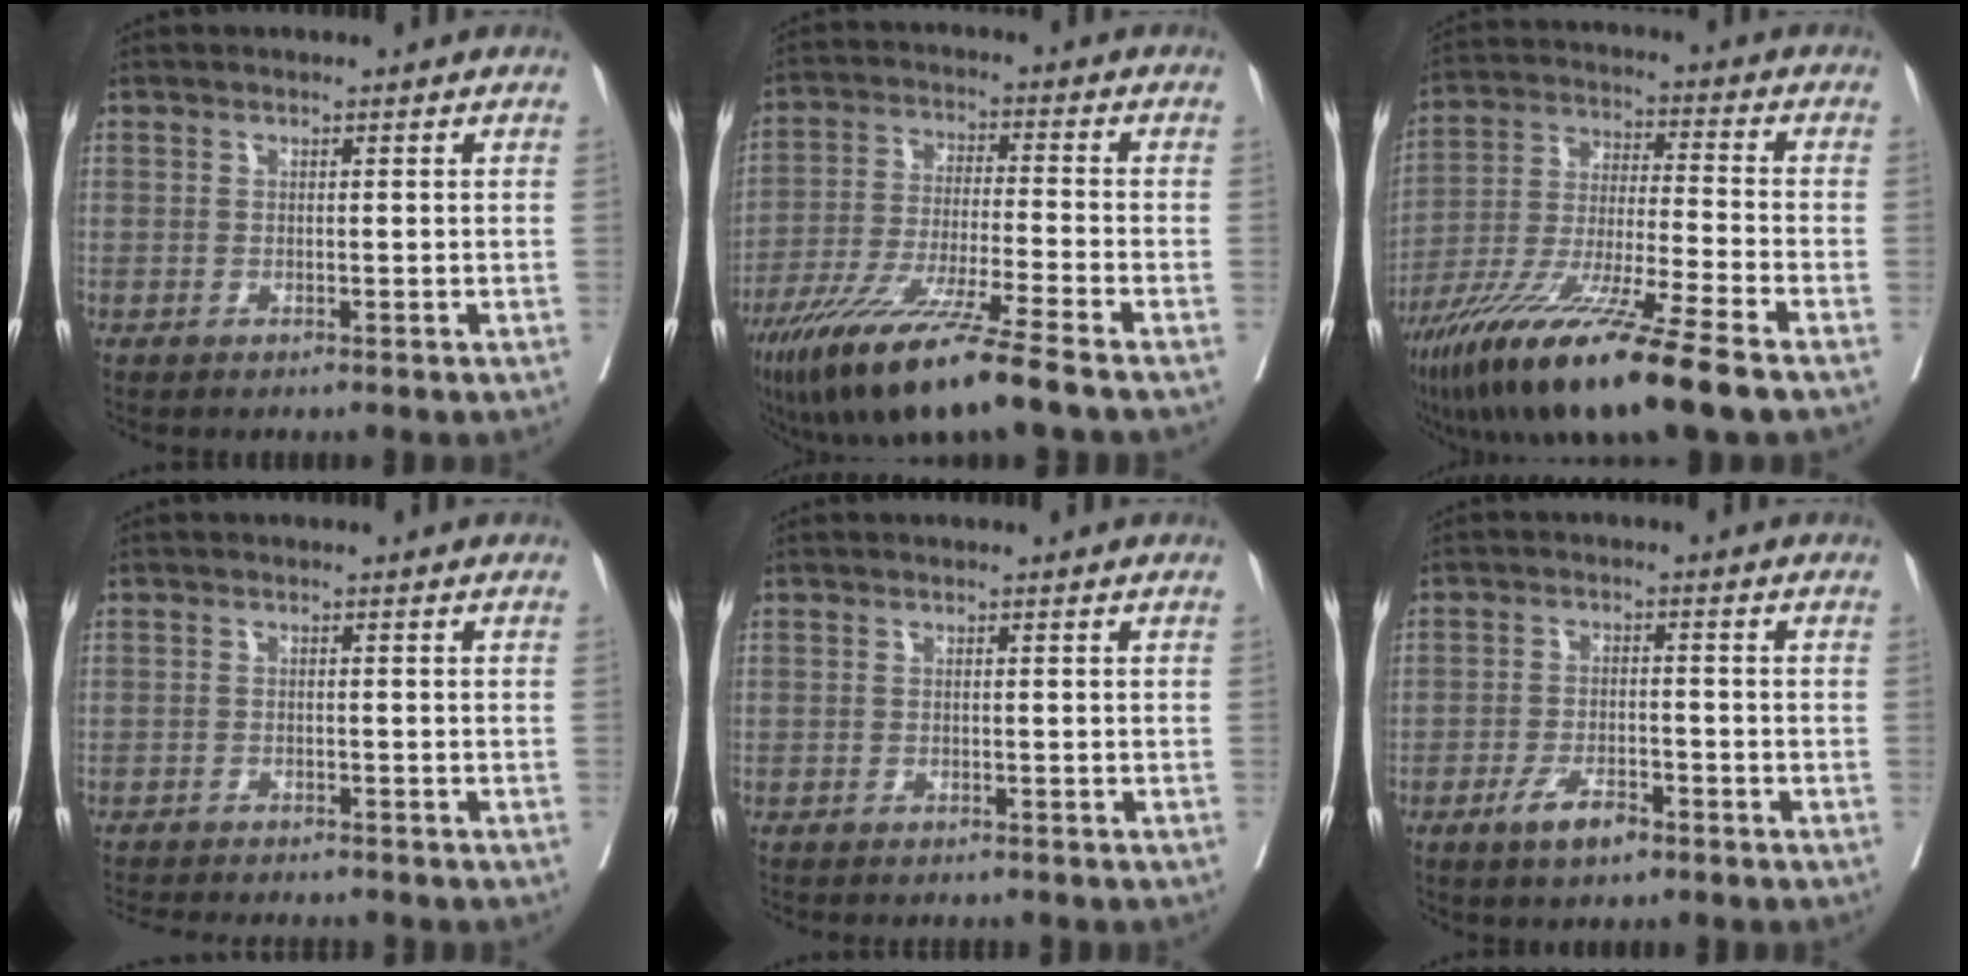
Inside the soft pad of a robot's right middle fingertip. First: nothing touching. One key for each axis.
{"total": 14.2, "fx": -9.8, "fy": -0.8, "fz": 10.3, "tx": -0.199, "ty": -0.048, "tz": -0.175}
{"total": 18.2, "fx": -12.2, "fy": -0.2, "fz": 13.5, "tx": -0.253, "ty": -0.052, "tz": -0.220}
{"total": 10.1, "fx": -9.5, "fy": 1.5, "fz": 3.3, "tx": -0.049, "ty": -0.008, "tz": -0.128}
{"total": 5.0, "fx": -4.6, "fy": 1.2, "fz": 1.6, "tx": -0.017, "ty": -0.004, "tz": -0.060}
{"total": 4.6, "fx": -3.0, "fy": 1.5, "fz": 3.1, "tx": -0.062, "ty": 0.000, "tz": -0.050}